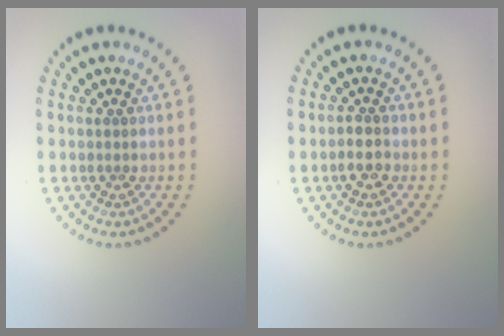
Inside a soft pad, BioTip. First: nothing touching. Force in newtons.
{"total": 1.5, "press": 1.4, "slide": 0.6}